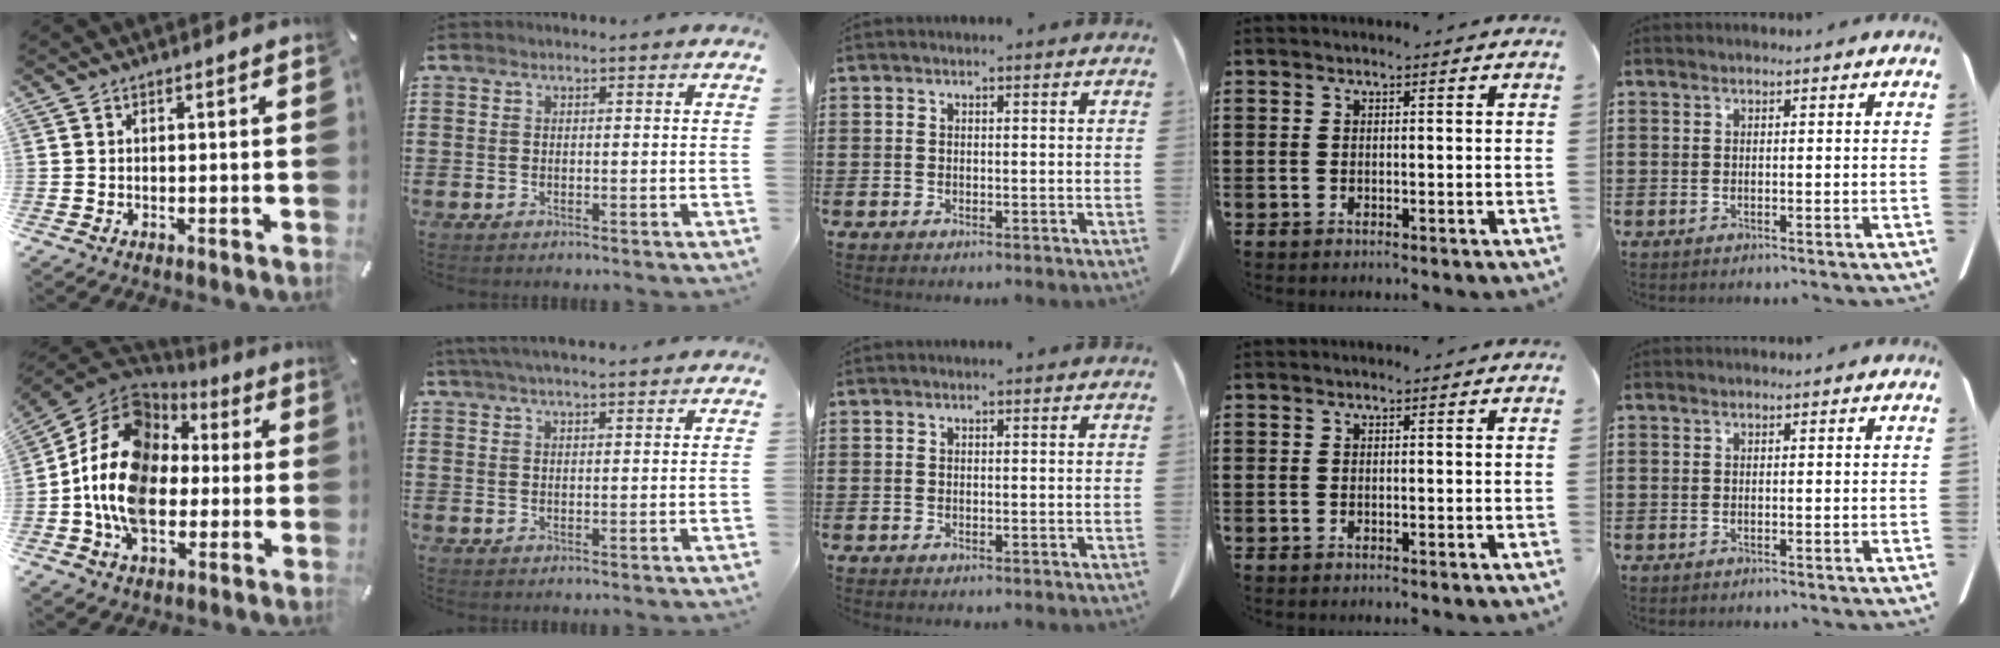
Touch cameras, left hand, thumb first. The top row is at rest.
{"thumb": {"total": 17.1, "force": [-2.1, 13.0, 10.9], "torque": [-0.248, 0.013, -0.043]}, "index": {"total": 3.5, "force": [3.2, 0.1, 1.5], "torque": [-0.037, 0.000, 0.060]}}